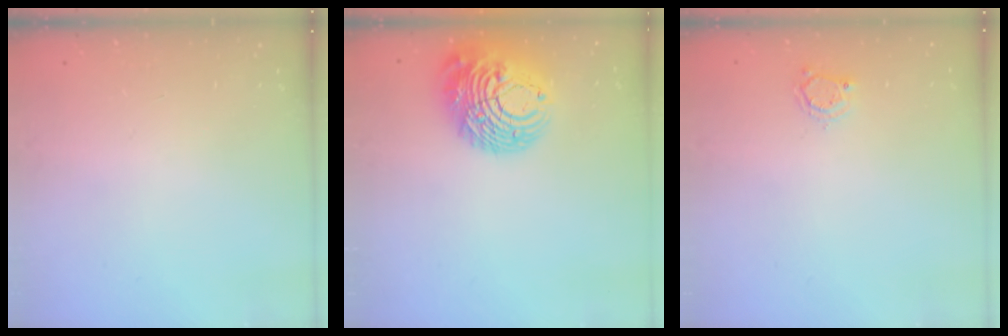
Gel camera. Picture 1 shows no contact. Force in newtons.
{"total": 14.8, "press": 14.7, "slide": 1.4}
{"total": 3.7, "press": 3.7, "slide": 0.4}